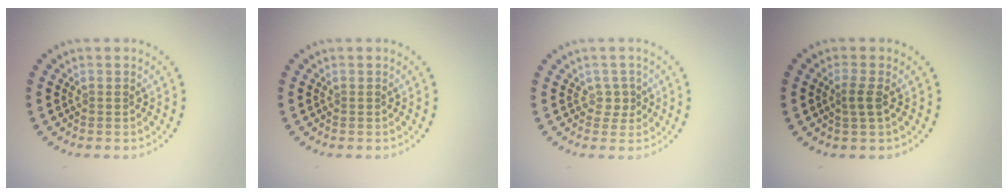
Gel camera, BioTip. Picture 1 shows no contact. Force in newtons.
{"total": 0.0}
{"total": 1.2, "press": 0.9, "slide": 0.8}
{"total": 1.3, "press": 1.1, "slide": 0.8}